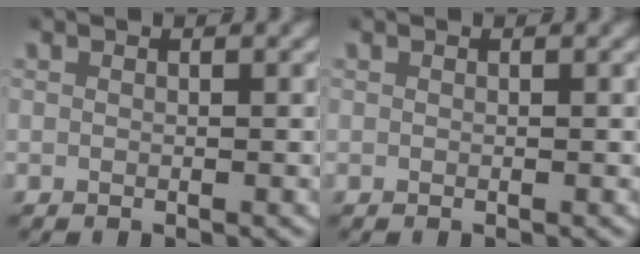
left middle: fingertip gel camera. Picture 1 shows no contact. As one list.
[{"total": 0.0}]